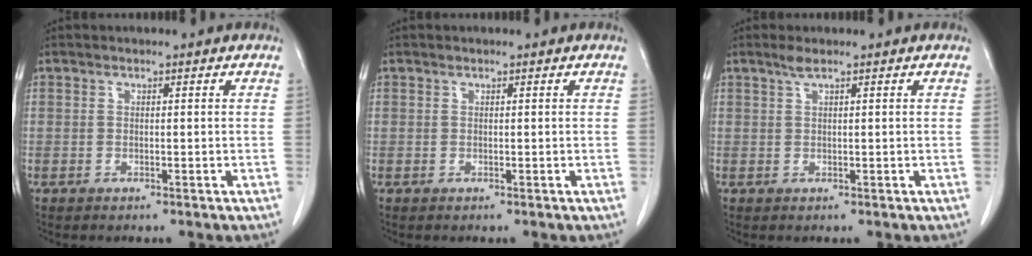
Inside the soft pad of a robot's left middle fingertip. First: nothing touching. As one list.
[{"total": 0.0}, {"total": 1.3, "force": [0.9, -0.1, 0.9], "torque": [-0.024, 0.006, 0.022]}]